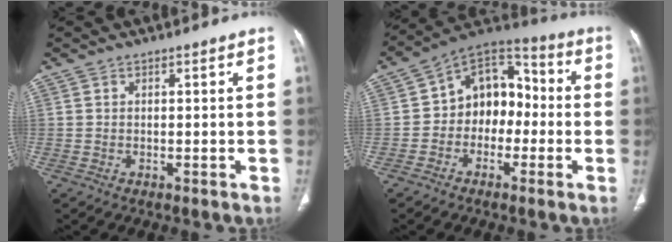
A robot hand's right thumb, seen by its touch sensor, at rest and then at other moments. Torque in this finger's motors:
{"motor_torque": [-0.29, 0.68, 0.66, -0.59, 0.06]}